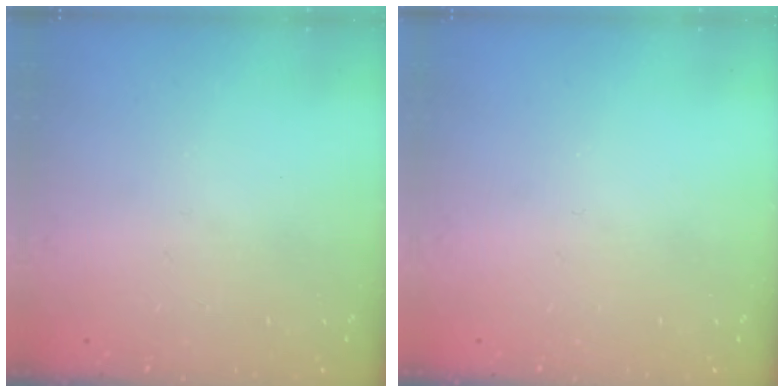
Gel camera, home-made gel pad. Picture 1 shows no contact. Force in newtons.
{"total": 0.0}